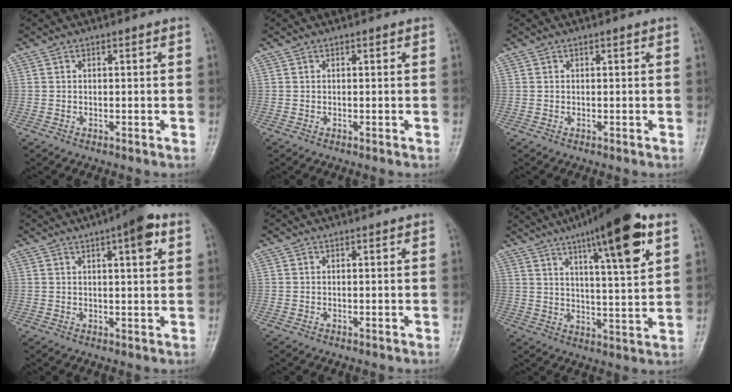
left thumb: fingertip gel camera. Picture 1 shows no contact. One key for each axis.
{"total": 0.0}
{"total": 0.0}
{"total": 6.6, "fx": 3.0, "fy": 1.7, "fz": 5.6, "tx": -0.072, "ty": 0.000, "tz": 0.037}
{"total": 0.0}
{"total": 17.7, "fx": 9.2, "fy": 3.5, "fz": 14.7, "tx": -0.212, "ty": -0.026, "tz": 0.139}